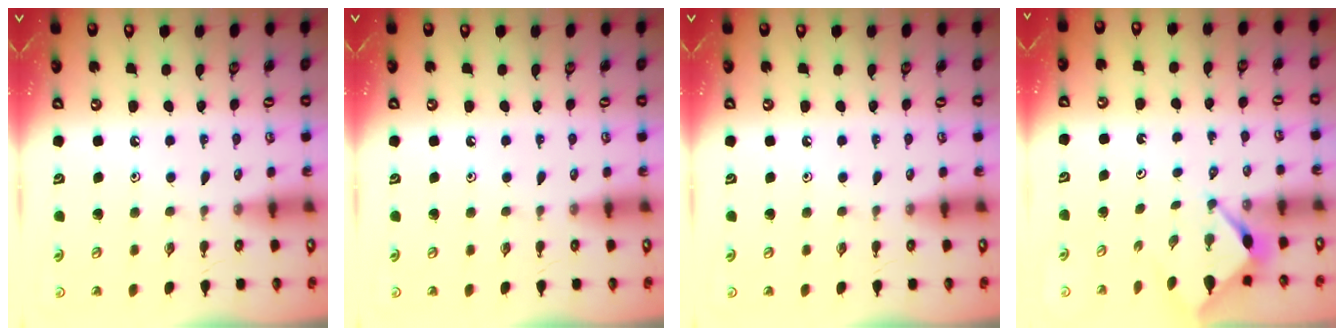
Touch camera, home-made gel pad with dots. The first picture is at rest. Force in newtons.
{"total": 0.0}
{"total": 0.0}
{"total": 2.9, "press": 2.8, "slide": 0.3}